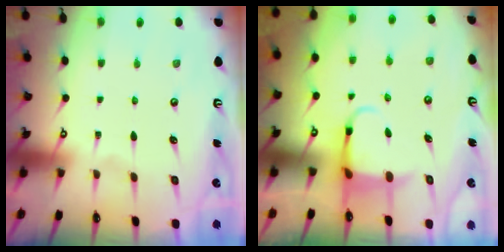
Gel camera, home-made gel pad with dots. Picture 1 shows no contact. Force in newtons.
{"total": 4.4, "press": 4.3, "slide": 0.9}